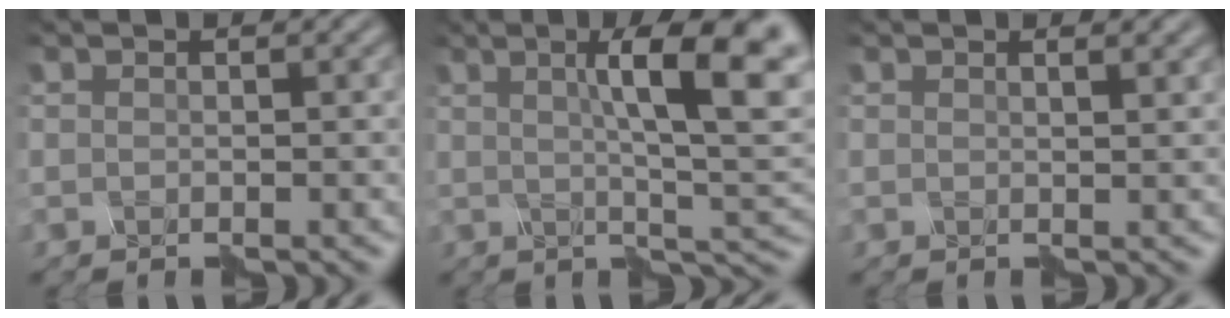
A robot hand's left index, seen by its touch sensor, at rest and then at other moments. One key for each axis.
{"total": 11.5, "fx": 3.4, "fy": 2.9, "fz": 10.6, "tx": -0.123, "ty": 0.012, "tz": 0.053}
{"total": 1.5, "fx": 1.0, "fy": 0.5, "fz": 0.9, "tx": 0.001, "ty": 0.004, "tz": 0.000}